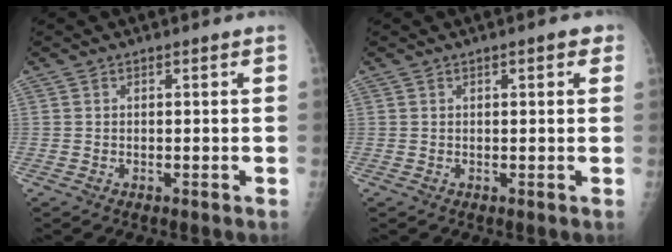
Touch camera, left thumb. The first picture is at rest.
{"total": 2.8, "force": [1.3, 0.9, 2.3], "torque": [-0.022, 0.001, 0.012]}